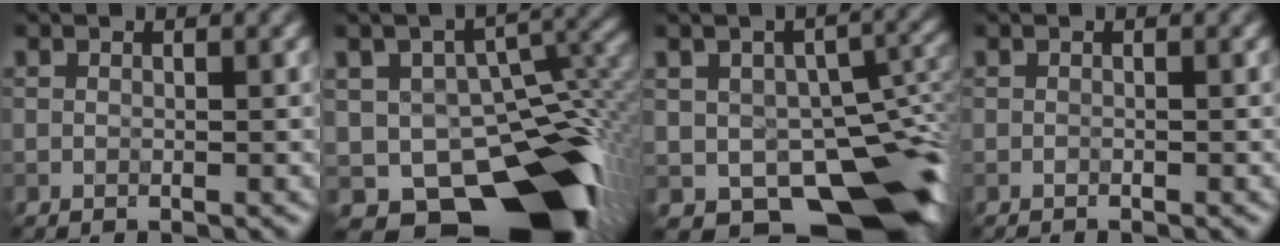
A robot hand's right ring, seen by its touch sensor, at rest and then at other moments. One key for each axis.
{"total": 13.5, "fx": -6.4, "fy": 7.8, "fz": 9.0, "tx": -0.130, "ty": -0.009, "tz": -0.093}
{"total": 12.2, "fx": -4.8, "fy": 7.5, "fz": 8.3, "tx": -0.107, "ty": -0.017, "tz": -0.073}
{"total": 0.6, "fx": -0.6, "fy": -0.1, "fz": -0.1, "tx": 0.001, "ty": 0.004, "tz": -0.012}